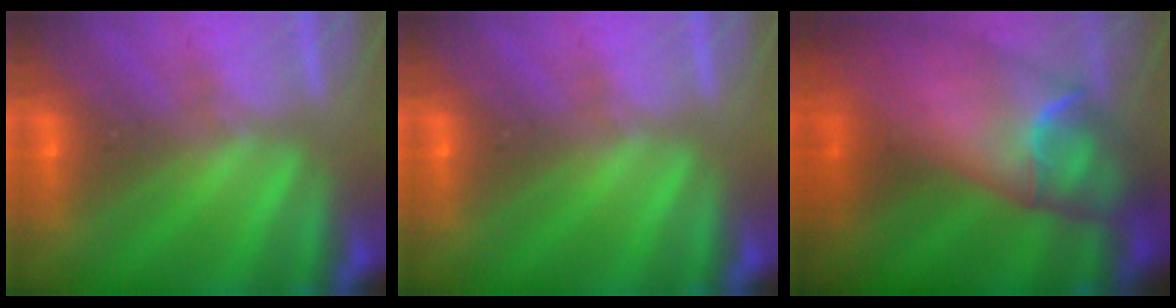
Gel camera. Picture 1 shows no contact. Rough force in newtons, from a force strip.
{"total": 0.0}
{"total": 9.8}